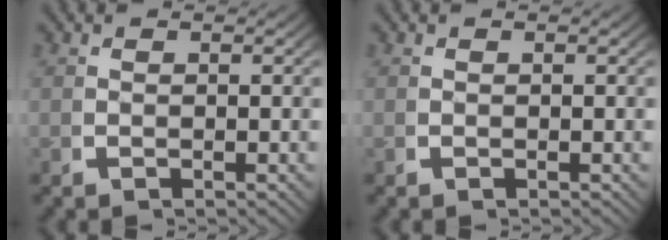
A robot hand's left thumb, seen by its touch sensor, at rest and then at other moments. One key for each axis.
{"total": 0.0}